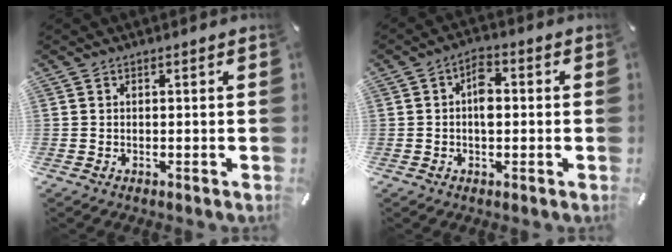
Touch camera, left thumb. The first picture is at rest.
{"total": 4.7, "force": [0.0, 2.8, 3.8], "torque": [-0.057, 0.004, -0.003]}